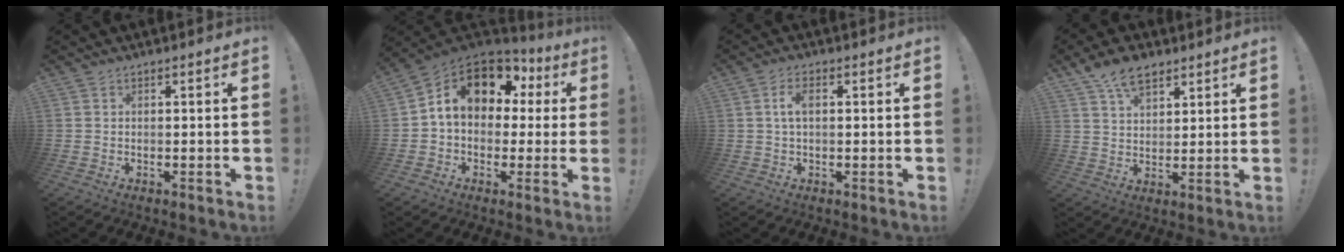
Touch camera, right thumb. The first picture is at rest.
{"total": 12.9, "force": [5.3, 8.7, 7.9], "torque": [-0.120, -0.024, 0.095]}
{"total": 3.5, "force": [0.7, 1.6, 3.1], "torque": [-0.059, 0.005, 0.012]}
{"total": 9.7, "force": [6.2, 5.5, 4.9], "torque": [-0.085, -0.023, 0.119]}